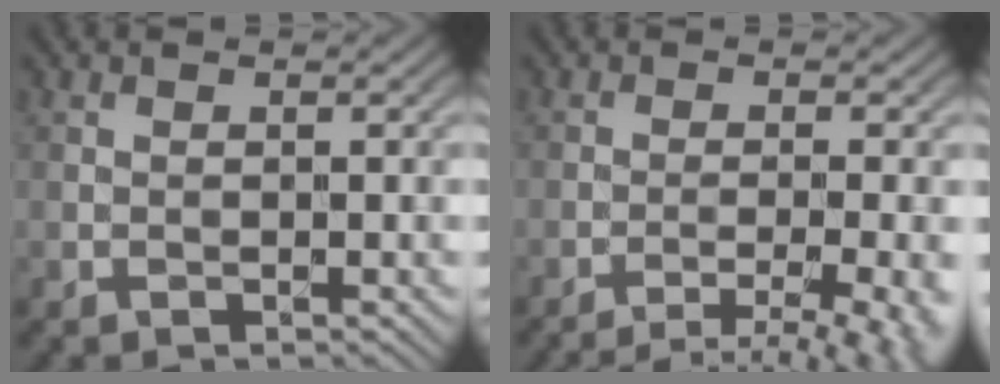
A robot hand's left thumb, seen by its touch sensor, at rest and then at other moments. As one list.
[{"total": 7.1, "force": [-4.1, 1.5, 5.6], "torque": [-0.072, -0.005, -0.050]}]